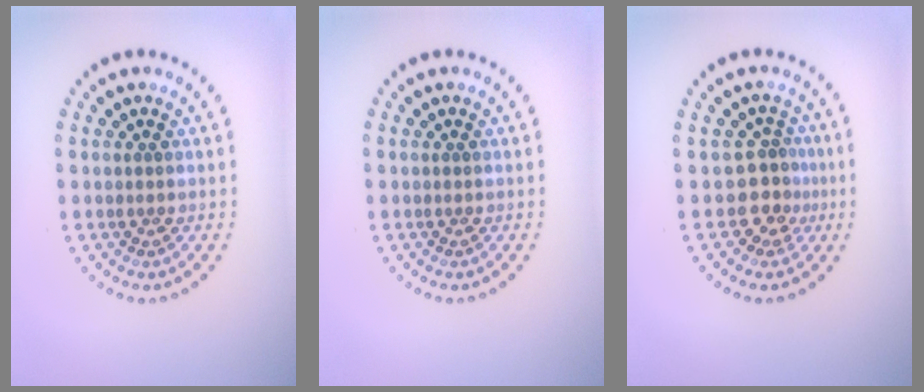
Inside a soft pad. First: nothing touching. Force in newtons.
{"total": 0.0}
{"total": 2.6, "press": 1.8, "slide": 1.8}